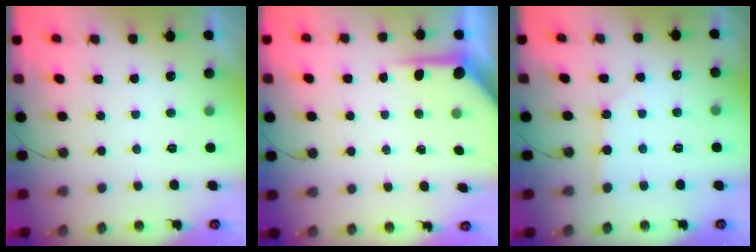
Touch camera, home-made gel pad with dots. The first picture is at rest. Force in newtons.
{"total": 5.3, "press": 5.2, "slide": 0.3}
{"total": 2.1, "press": 2.1, "slide": 0.2}